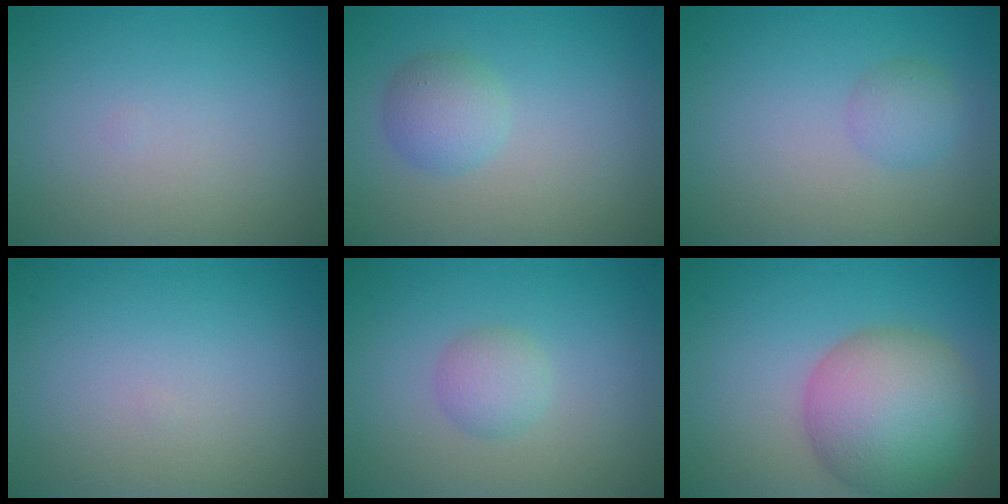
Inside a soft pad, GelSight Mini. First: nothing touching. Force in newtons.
{"total": 2.5, "press": 2.5, "slide": 0.1}
{"total": 1.6, "press": 1.6, "slide": 0.1}
{"total": 0.0}
{"total": 1.9, "press": 1.9, "slide": 0.1}
{"total": 9.2, "press": 9.2, "slide": 0.5}